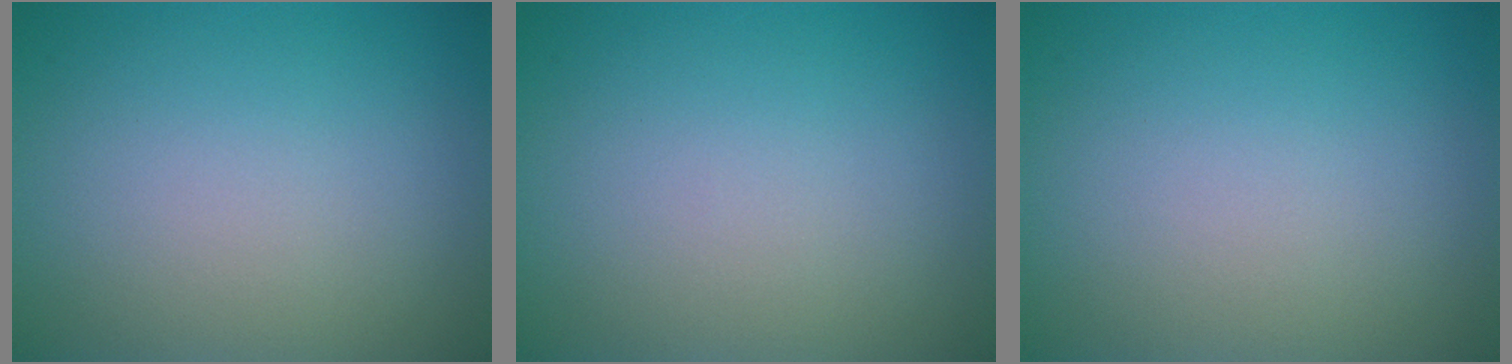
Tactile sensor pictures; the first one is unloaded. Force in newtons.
{"total": 0.0}
{"total": 0.0}